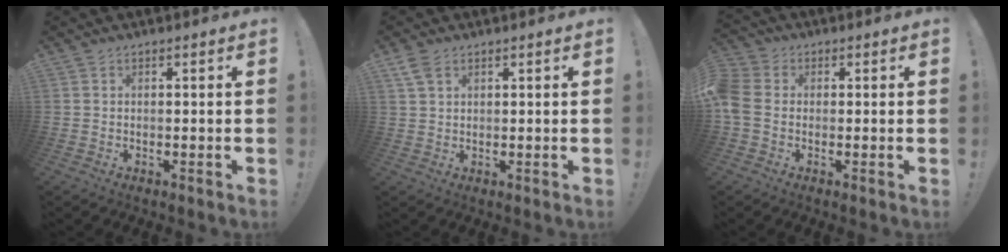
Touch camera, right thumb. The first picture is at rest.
{"total": 3.9, "force": [2.3, 2.2, 2.3], "torque": [-0.046, -0.004, 0.046]}
{"total": 6.1, "force": [-0.4, 4.5, 4.0], "torque": [-0.103, 0.002, -0.008]}